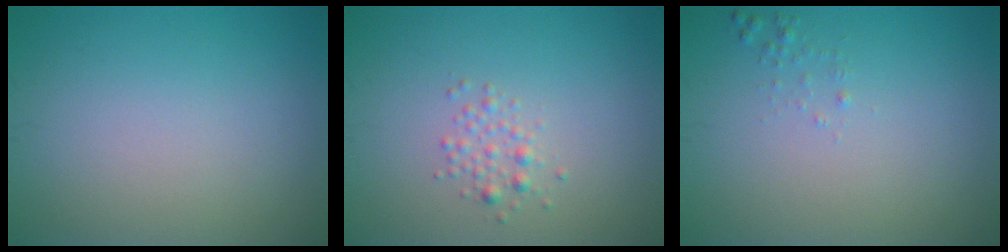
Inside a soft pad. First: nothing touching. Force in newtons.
{"total": 1.4, "press": 1.4, "slide": 0.1}
{"total": 0.6, "press": 0.6, "slide": 0.0}